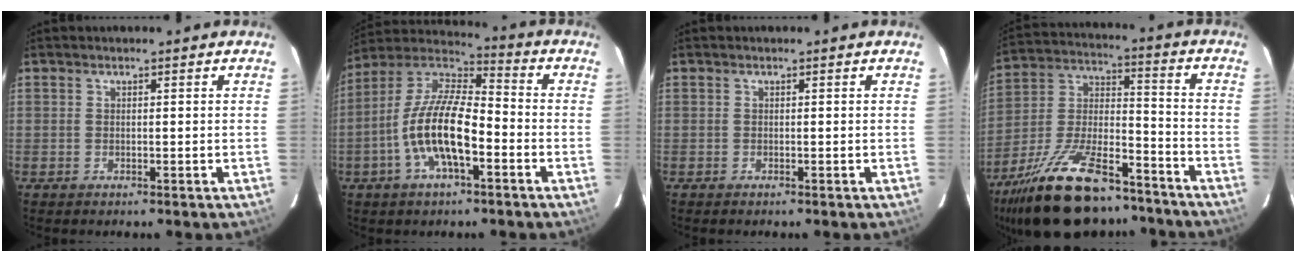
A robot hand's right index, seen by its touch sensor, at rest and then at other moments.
{"total": 15.0, "force": [-5.0, 5.2, 13.2], "torque": [-0.263, 0.000, -0.098]}
{"total": 0.0}
{"total": 25.2, "force": [-18.5, 9.7, 14.1], "torque": [-0.271, 0.000, -0.292]}